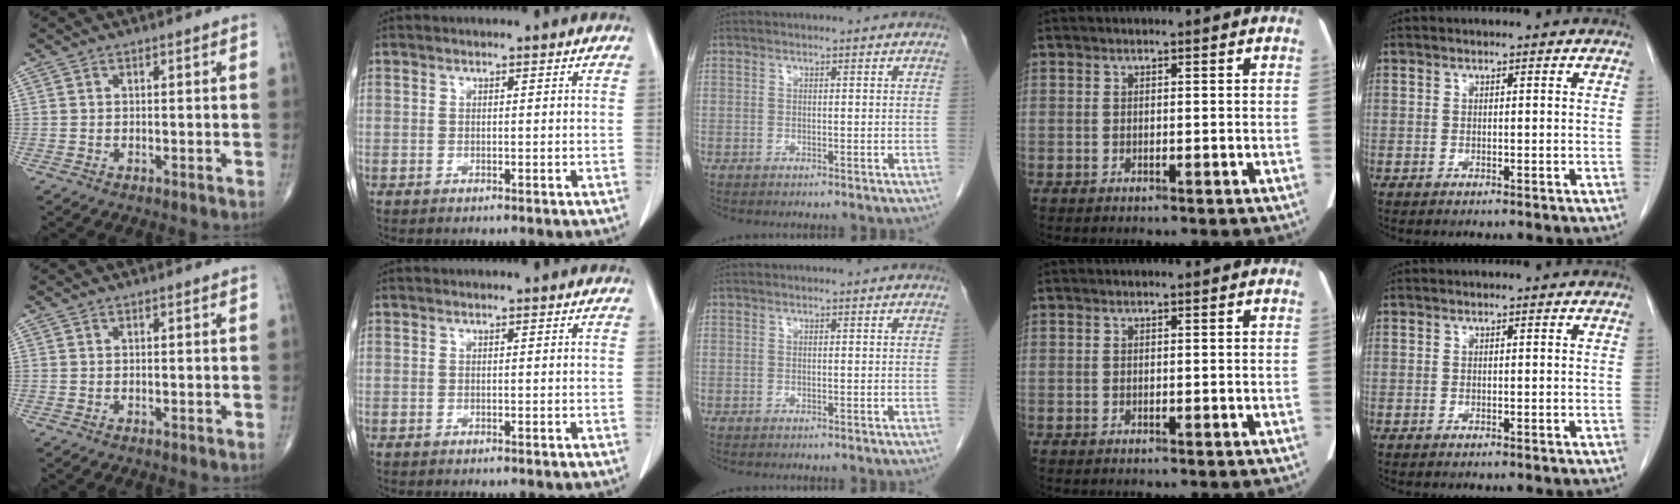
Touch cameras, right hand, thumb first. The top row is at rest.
{}